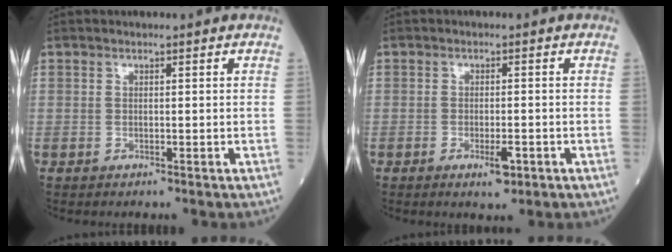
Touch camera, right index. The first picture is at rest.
{"total": 2.8, "force": [-1.4, 0.7, 2.3], "torque": [-0.031, -0.001, -0.019]}